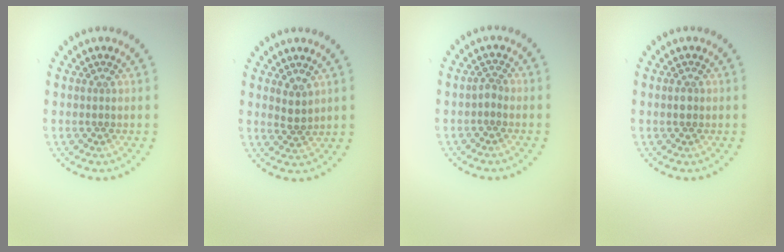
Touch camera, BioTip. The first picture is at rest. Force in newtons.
{"total": 1.8, "press": 1.4, "slide": 1.0}
{"total": 0.9, "press": 0.7, "slide": 0.6}
{"total": 1.0, "press": 1.0, "slide": 0.1}